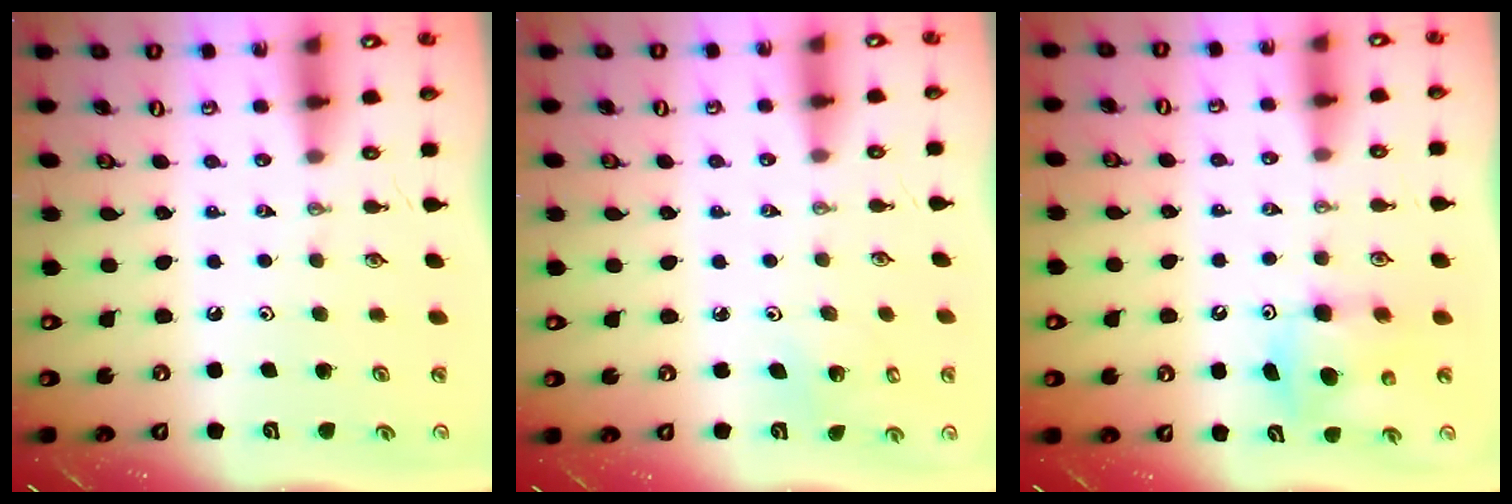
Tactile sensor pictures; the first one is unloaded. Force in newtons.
{"total": 2.0, "press": 2.0, "slide": 0.1}
{"total": 9.2, "press": 9.2, "slide": 0.6}